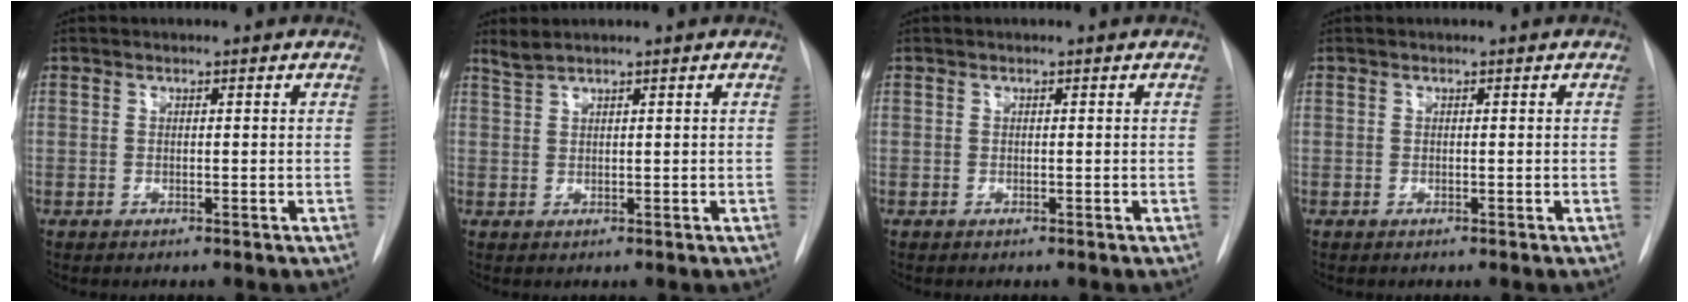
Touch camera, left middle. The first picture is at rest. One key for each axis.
{"total": 1.7, "fx": 1.5, "fy": -0.2, "fz": 0.6, "tx": -0.016, "ty": 0.012, "tz": 0.036}
{"total": 0.0}
{"total": 0.0}